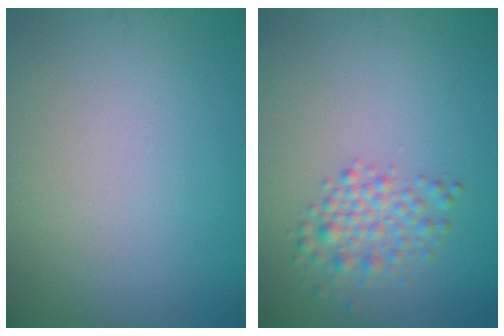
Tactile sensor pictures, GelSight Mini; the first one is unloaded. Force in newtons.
{"total": 2.6, "press": 2.6, "slide": 0.1}